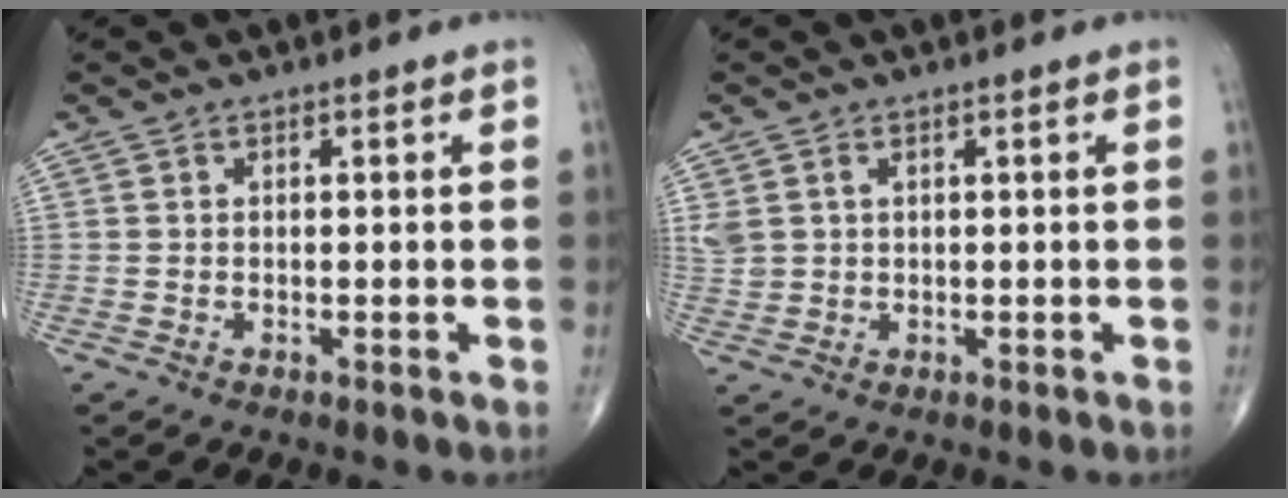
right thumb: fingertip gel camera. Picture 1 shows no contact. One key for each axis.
{"total": 3.7, "fx": 1.3, "fy": 2.7, "fz": 2.2, "tx": -0.057, "ty": 0.007, "tz": 0.037}